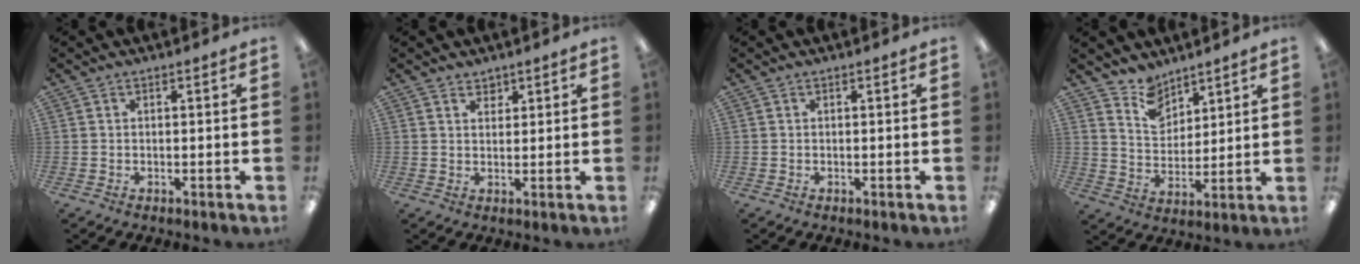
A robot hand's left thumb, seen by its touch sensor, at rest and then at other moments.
{"total": 2.1, "force": [1.8, 1.2, 0.2], "torque": [0.002, -0.007, 0.033]}
{"total": 0.0}
{"total": 8.2, "force": [6.9, 4.4, 1.1], "torque": [-0.029, -0.045, 0.131]}